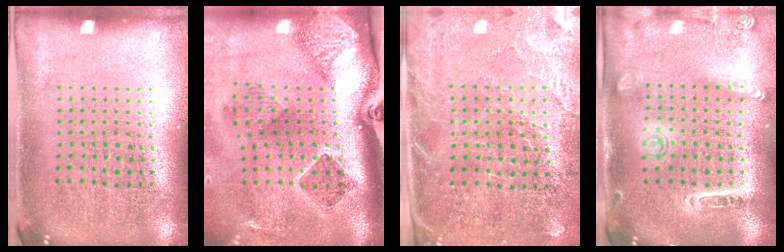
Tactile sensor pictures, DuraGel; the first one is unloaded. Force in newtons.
{"total": 2.8, "press": 1.8, "slide": 2.1}
{"total": 3.1, "press": 2.7, "slide": 1.5}
{"total": 1.6, "press": 1.5, "slide": 0.5}